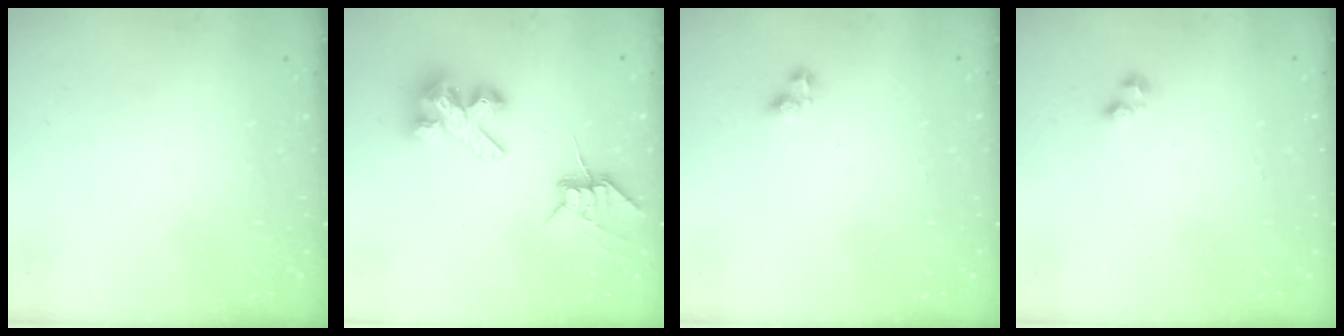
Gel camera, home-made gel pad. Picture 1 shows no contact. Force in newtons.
{"total": 8.2, "press": 8.1, "slide": 0.8}
{"total": 4.2, "press": 4.1, "slide": 1.1}
{"total": 1.1, "press": 0.9, "slide": 0.7}